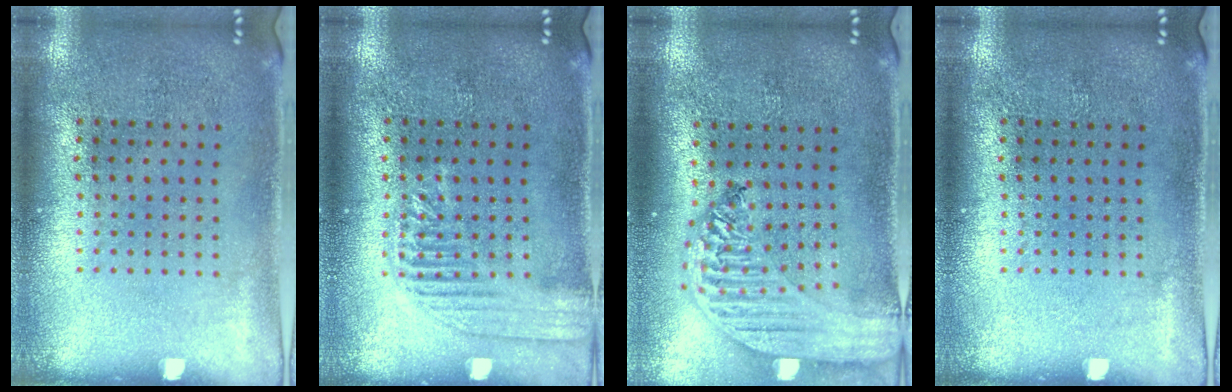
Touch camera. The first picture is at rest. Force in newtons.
{"total": 2.1, "press": 2.1, "slide": 0.3}
{"total": 2.8, "press": 2.2, "slide": 1.6}
{"total": 0.0}